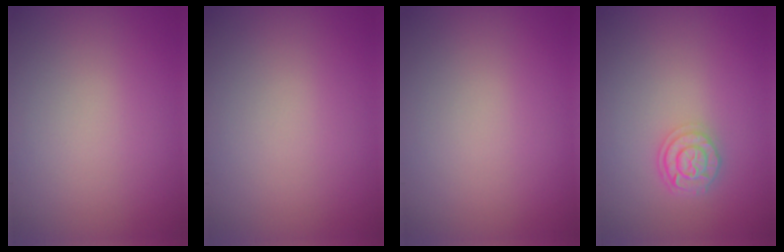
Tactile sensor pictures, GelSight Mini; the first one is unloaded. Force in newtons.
{"total": 0.0}
{"total": 0.0}
{"total": 2.3, "press": 1.9, "slide": 1.3}